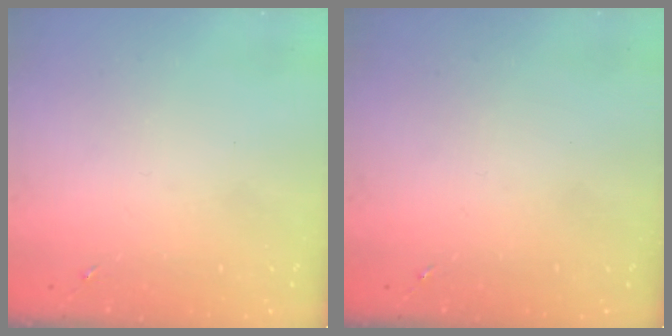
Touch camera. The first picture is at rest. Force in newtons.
{"total": 0.0}